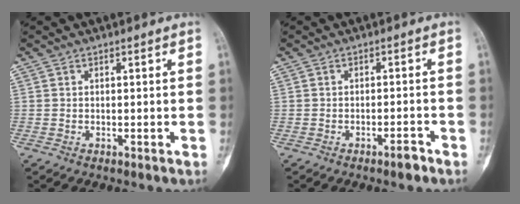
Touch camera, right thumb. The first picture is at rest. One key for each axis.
{"total": 2.3, "fx": -1.7, "fy": 0.5, "fz": 1.4, "tx": -0.025, "ty": 0.010, "tz": -0.027}